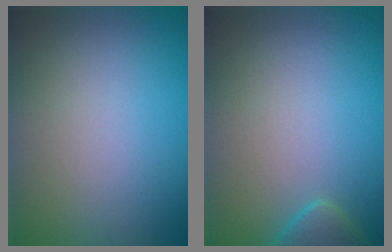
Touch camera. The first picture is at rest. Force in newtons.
{"total": 2.5, "press": 2.5, "slide": 0.2}